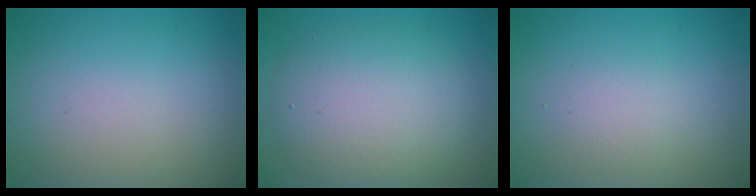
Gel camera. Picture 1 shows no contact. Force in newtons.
{"total": 6.1, "press": 6.1, "slide": 0.2}
{"total": 1.6, "press": 1.6, "slide": 0.1}